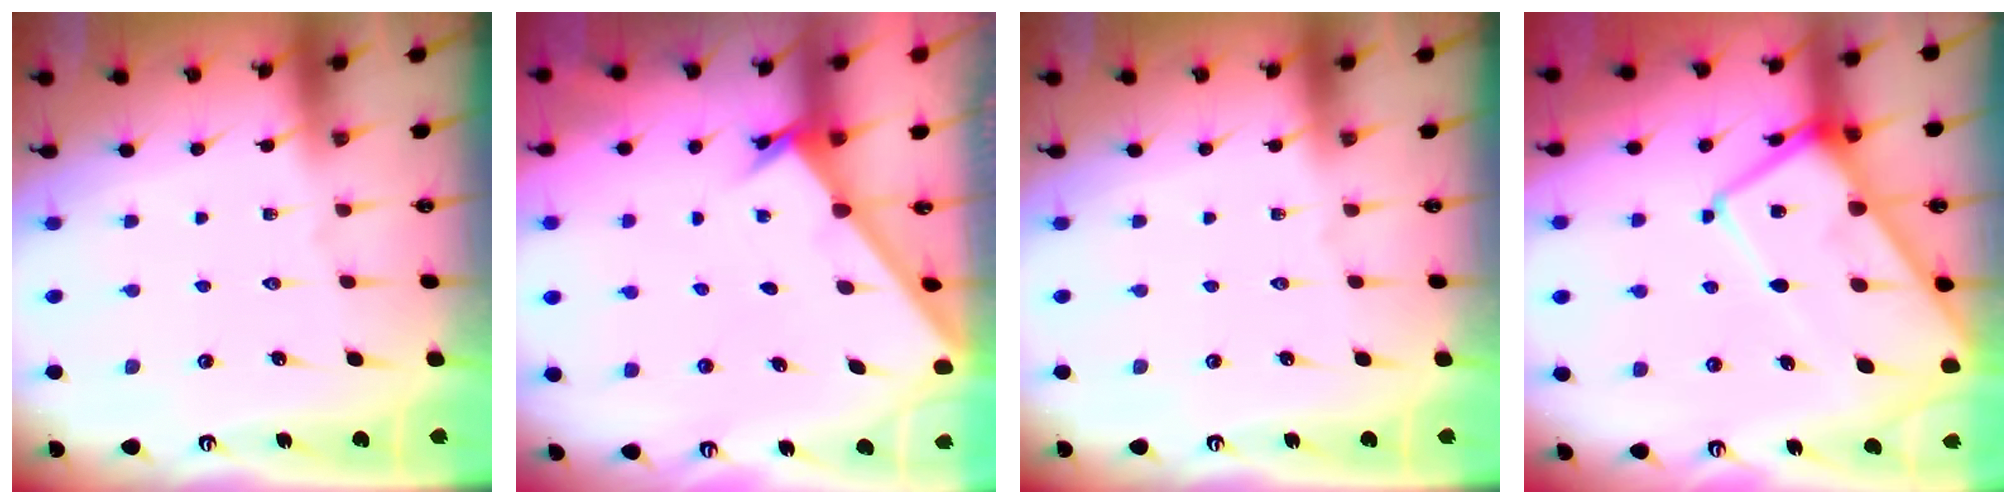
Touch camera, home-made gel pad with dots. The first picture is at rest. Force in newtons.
{"total": 2.0, "press": 2.0, "slide": 0.1}
{"total": 0.0}
{"total": 15.3, "press": 15.2, "slide": 1.6}